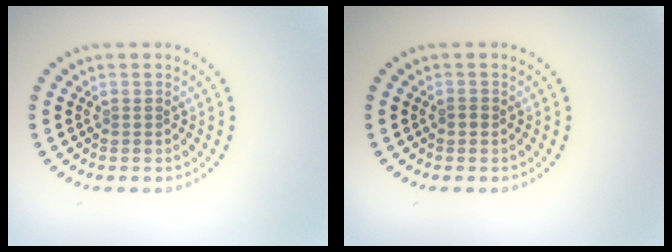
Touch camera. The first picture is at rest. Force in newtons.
{"total": 0.8, "press": 0.7, "slide": 0.2}